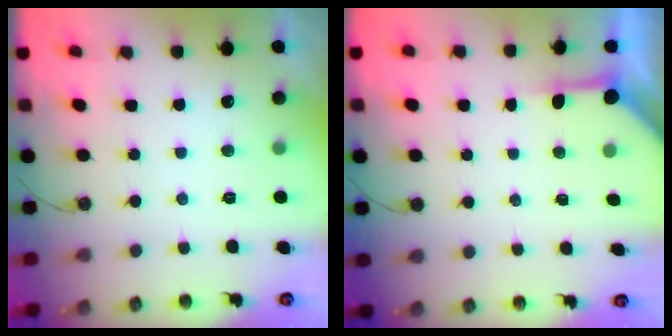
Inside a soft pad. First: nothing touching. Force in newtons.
{"total": 3.9, "press": 3.9, "slide": 0.4}